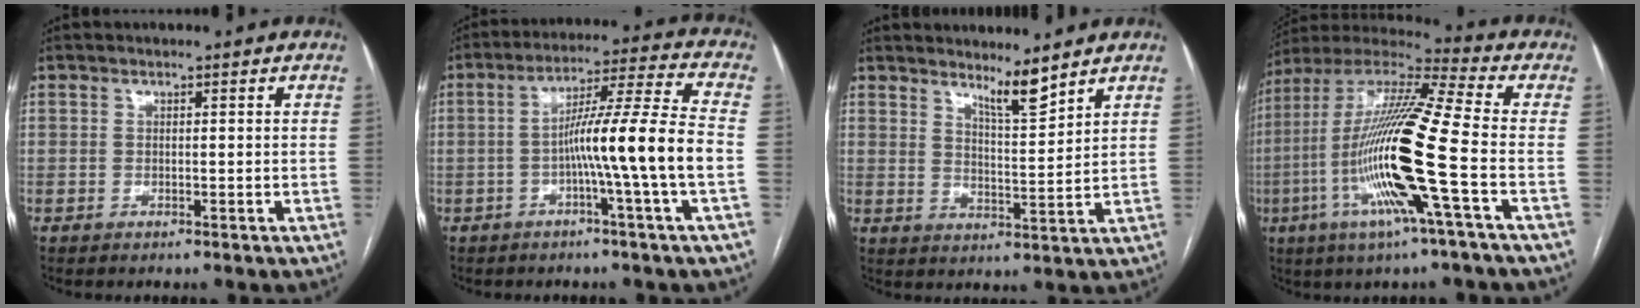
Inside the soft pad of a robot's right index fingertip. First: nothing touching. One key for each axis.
{"total": 12.5, "fx": -2.8, "fy": -2.0, "fz": 12.0, "tx": -0.198, "ty": 0.011, "tz": -0.053}
{"total": 4.8, "fx": 4.2, "fy": -0.3, "fz": 2.4, "tx": -0.044, "ty": -0.022, "tz": 0.076}
{"total": 20.3, "fx": -5.1, "fy": 0.1, "fz": 19.6, "tx": -0.403, "ty": -0.016, "tz": -0.110}